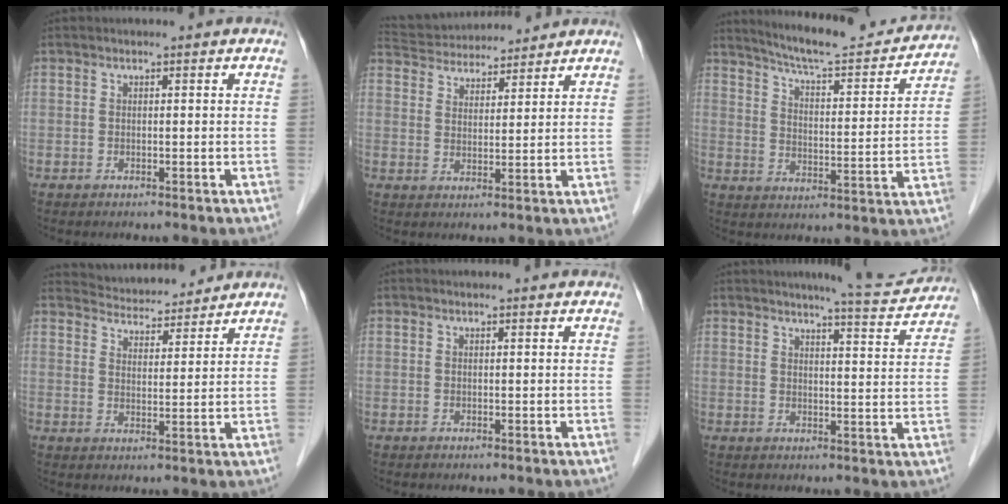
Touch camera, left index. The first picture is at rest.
{"total": 12.3, "force": [11.6, 2.6, 3.2], "torque": [-0.061, 0.037, 0.189]}
{"total": 17.9, "force": [16.7, 1.9, 6.1], "torque": [-0.093, -0.022, 0.228]}
{"total": 10.3, "force": [9.9, 1.7, 2.0], "torque": [-0.036, 0.014, 0.150]}
{"total": 2.5, "force": [2.4, 0.3, 0.4], "torque": [-0.012, 0.008, 0.022]}
{"total": 8.6, "force": [8.3, 0.1, 2.2], "torque": [-0.036, -0.016, 0.098]}